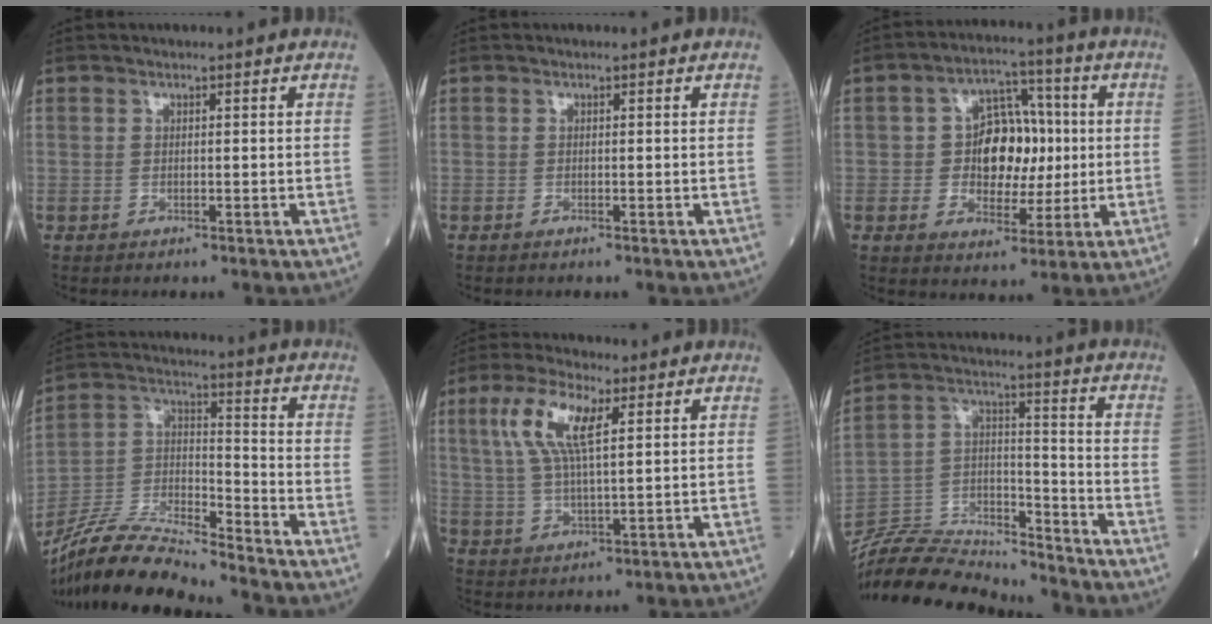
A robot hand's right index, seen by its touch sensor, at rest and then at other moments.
{"total": 0.0}
{"total": 9.9, "force": [0.4, 6.5, 7.5], "torque": [-0.114, 0.026, 0.010]}
{"total": 13.7, "force": [-12.8, 0.0, 4.8], "torque": [-0.094, 0.005, -0.243]}
{"total": 9.1, "force": [3.4, 2.2, 8.2], "torque": [-0.177, 0.014, 0.067]}
{"total": 16.1, "force": [-15.9, 1.3, 2.2], "torque": [-0.046, 0.029, -0.276]}